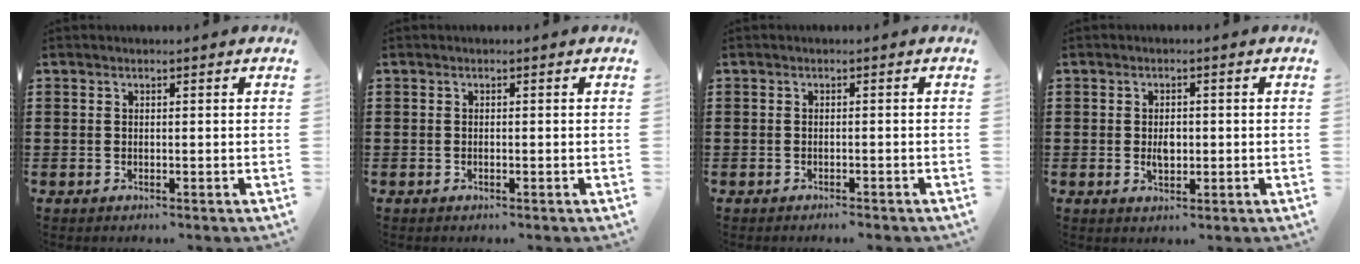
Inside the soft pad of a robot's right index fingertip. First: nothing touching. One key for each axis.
{"total": 0.0}
{"total": 0.7, "fx": -0.6, "fy": 0.0, "fz": 0.3, "tx": -0.008, "ty": -0.002, "tz": -0.012}
{"total": 2.5, "fx": -0.1, "fy": 1.5, "fz": 2.0, "tx": -0.032, "ty": 0.000, "tz": -0.004}